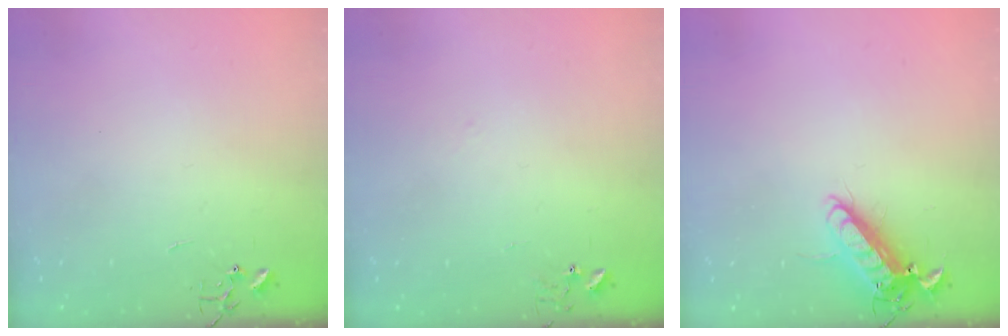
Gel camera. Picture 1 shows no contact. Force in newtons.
{"total": 6.8, "press": 6.8, "slide": 0.6}
{"total": 13.3, "press": 13.0, "slide": 2.5}